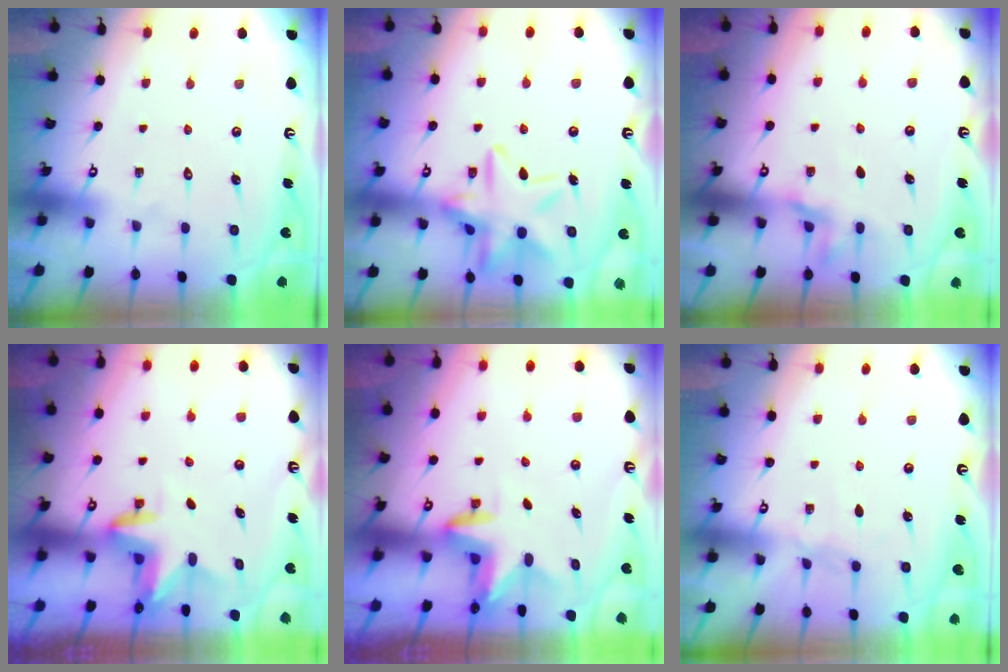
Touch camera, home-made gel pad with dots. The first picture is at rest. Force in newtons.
{"total": 17.4, "press": 17.3, "slide": 1.2}
{"total": 6.0, "press": 5.8, "slide": 1.3}
{"total": 3.3, "press": 3.3, "slide": 0.3}
{"total": 2.6, "press": 2.6, "slide": 0.1}
{"total": 4.2, "press": 4.1, "slide": 0.4}